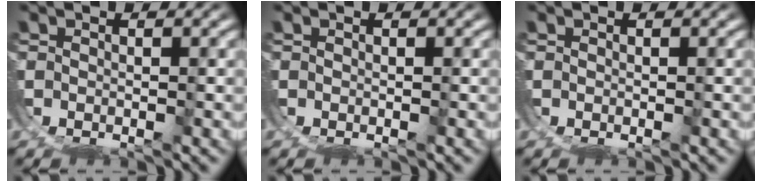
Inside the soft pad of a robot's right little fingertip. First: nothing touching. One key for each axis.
{"total": 0.0}
{"total": 0.0}